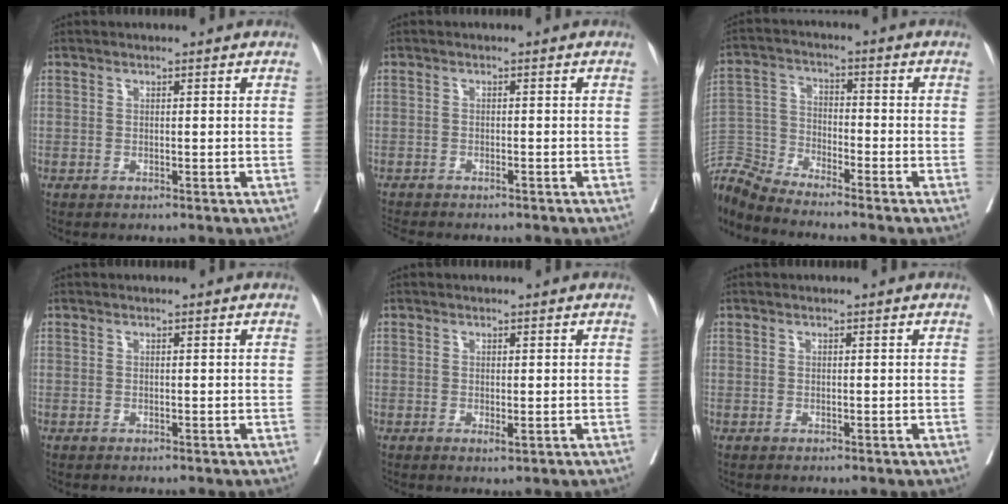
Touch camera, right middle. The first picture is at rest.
{"total": 2.3, "force": [-2.2, 0.2, 0.9], "torque": [-0.018, -0.005, -0.033]}
{"total": 8.4, "force": [-8.4, -0.9, 0.4], "torque": [-0.017, 0.008, -0.168]}
{"total": 0.0}
{"total": 0.9, "force": [-0.1, 0.2, 0.9], "torque": [-0.015, -0.006, 0.002]}
{"total": 0.0}